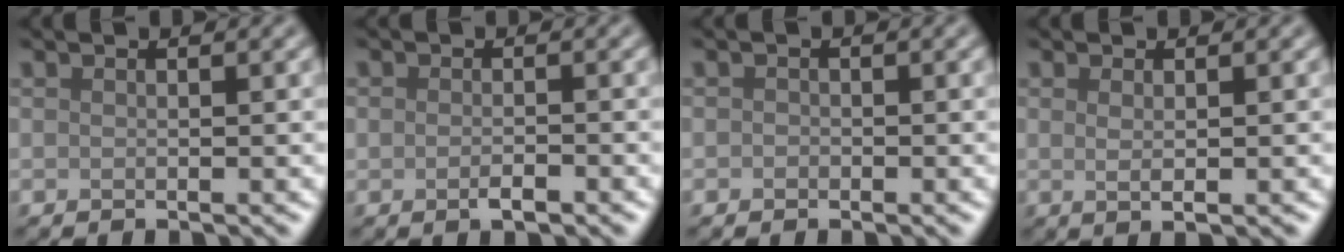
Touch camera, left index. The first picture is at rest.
{"total": 1.5, "force": [-0.7, 0.7, 1.1], "torque": [-0.020, -0.001, -0.013]}
{"total": 0.7, "force": [-0.3, 0.6, 0.1], "torque": [0.000, -0.004, -0.007]}
{"total": 1.4, "force": [0.2, 0.4, 1.3], "torque": [-0.020, 0.000, 0.002]}